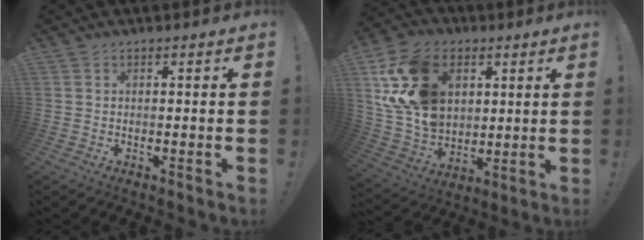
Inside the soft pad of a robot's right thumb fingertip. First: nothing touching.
{"total": 21.8, "force": [7.2, 15.8, 13.2], "torque": [-0.264, -0.022, 0.144]}